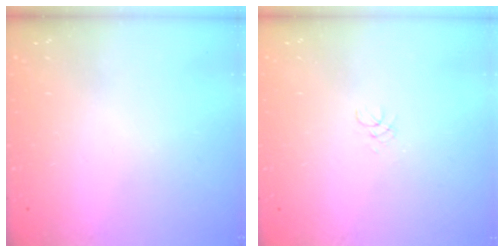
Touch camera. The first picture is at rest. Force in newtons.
{"total": 1.1, "press": 1.1, "slide": 0.1}